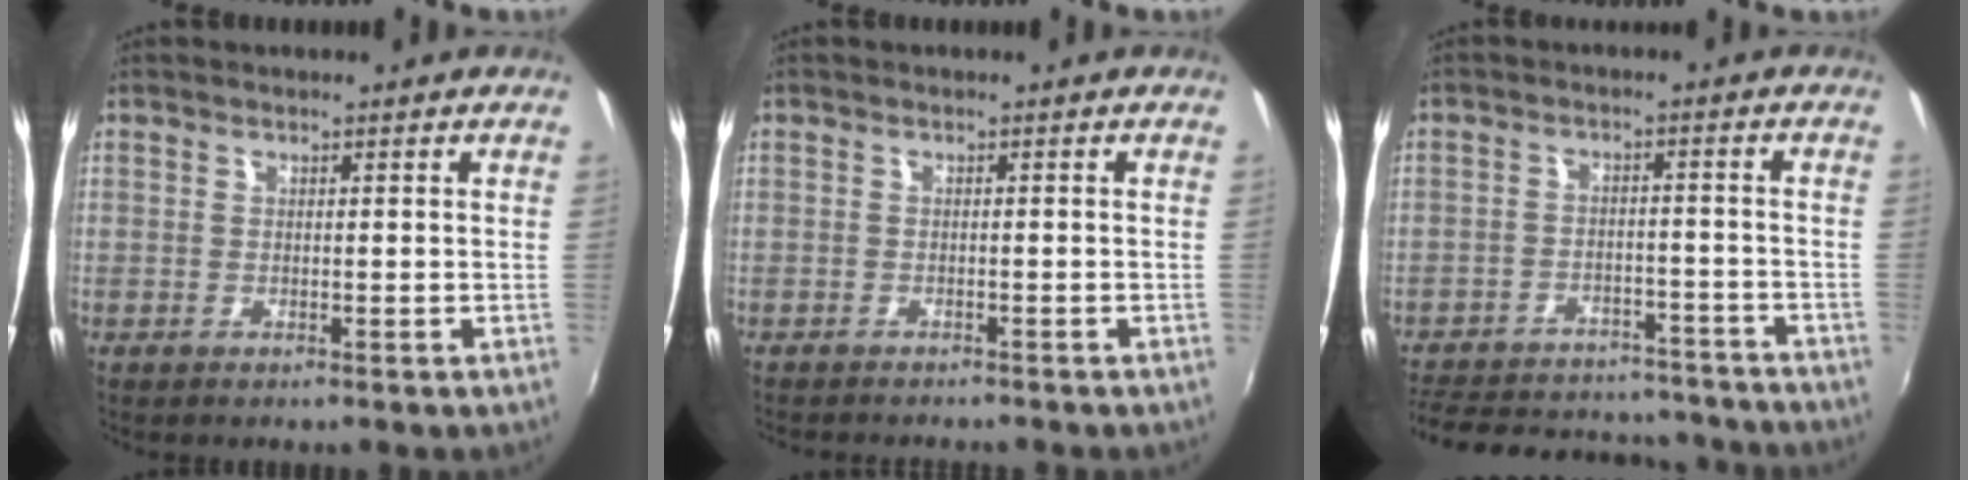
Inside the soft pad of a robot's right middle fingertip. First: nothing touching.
{"total": 3.3, "force": [-3.0, 0.5, 1.0], "torque": [-0.028, -0.013, -0.048]}
{"total": 22.2, "force": [-18.5, 9.5, 7.9], "torque": [-0.182, 0.037, -0.230]}